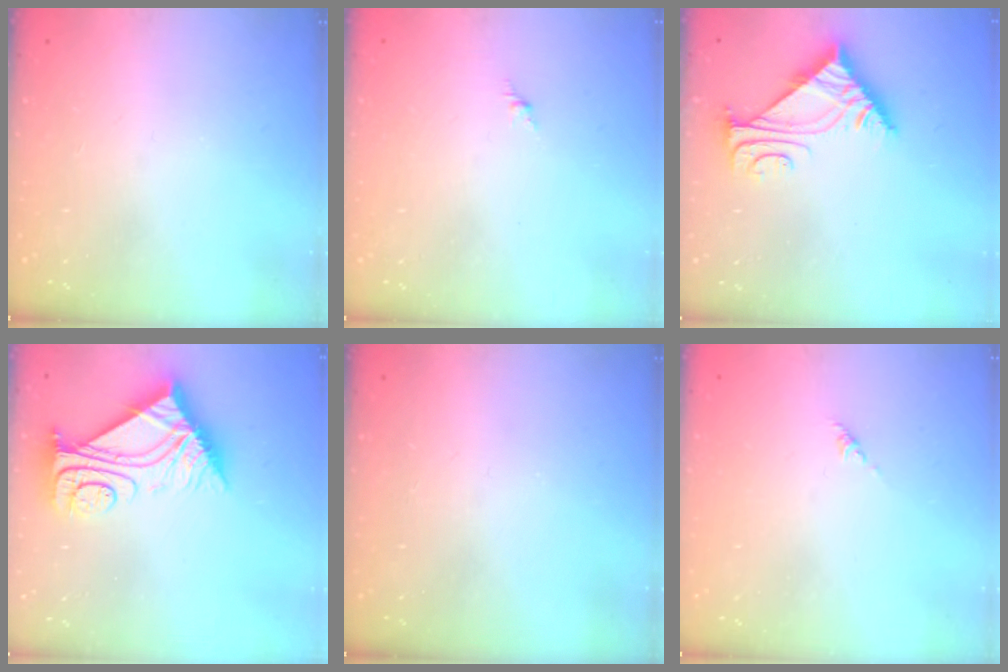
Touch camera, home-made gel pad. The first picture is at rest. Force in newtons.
{"total": 0.0}
{"total": 7.0, "press": 7.0, "slide": 0.3}
{"total": 11.2, "press": 11.2, "slide": 1.0}
{"total": 0.0}
{"total": 0.0}